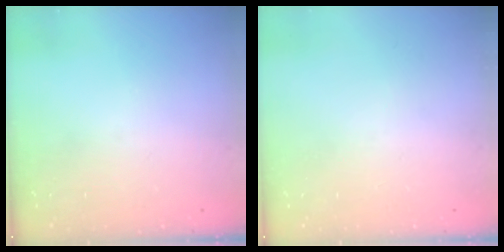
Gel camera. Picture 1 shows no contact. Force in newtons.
{"total": 0.0}